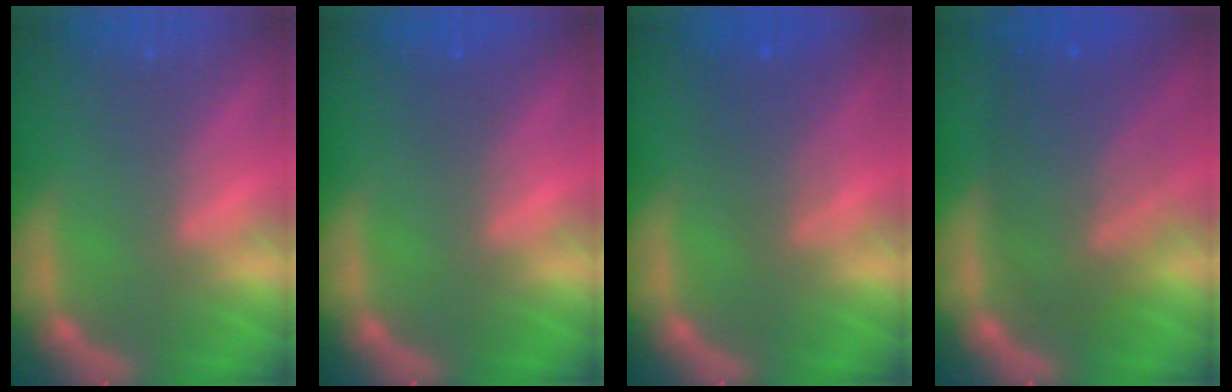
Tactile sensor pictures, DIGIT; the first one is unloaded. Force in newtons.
{"total": 1.0}
{"total": 3.0}
{"total": 8.6}